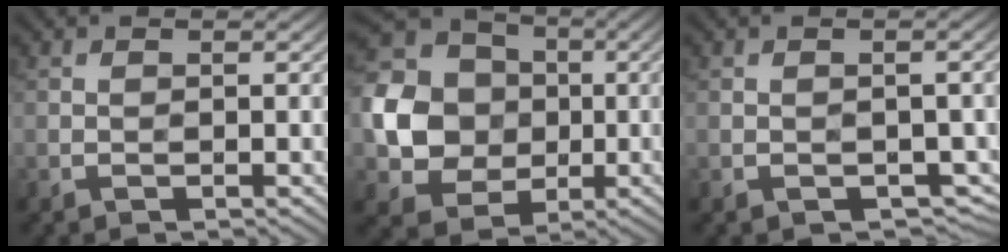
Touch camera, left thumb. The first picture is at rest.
{"total": 13.8, "force": [-0.6, 11.9, 6.9], "torque": [-0.202, -0.017, -0.023]}
{"total": 3.5, "force": [-1.2, 2.1, 2.5], "torque": [-0.037, -0.013, -0.010]}